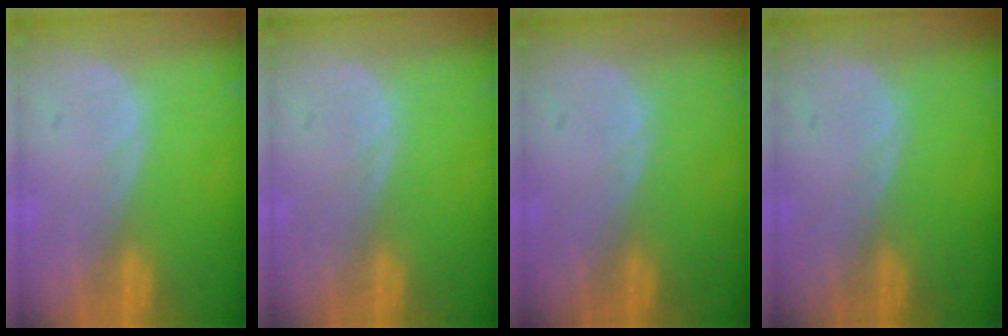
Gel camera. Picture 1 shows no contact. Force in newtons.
{"total": 0.0}
{"total": 0.0}
{"total": 0.0}